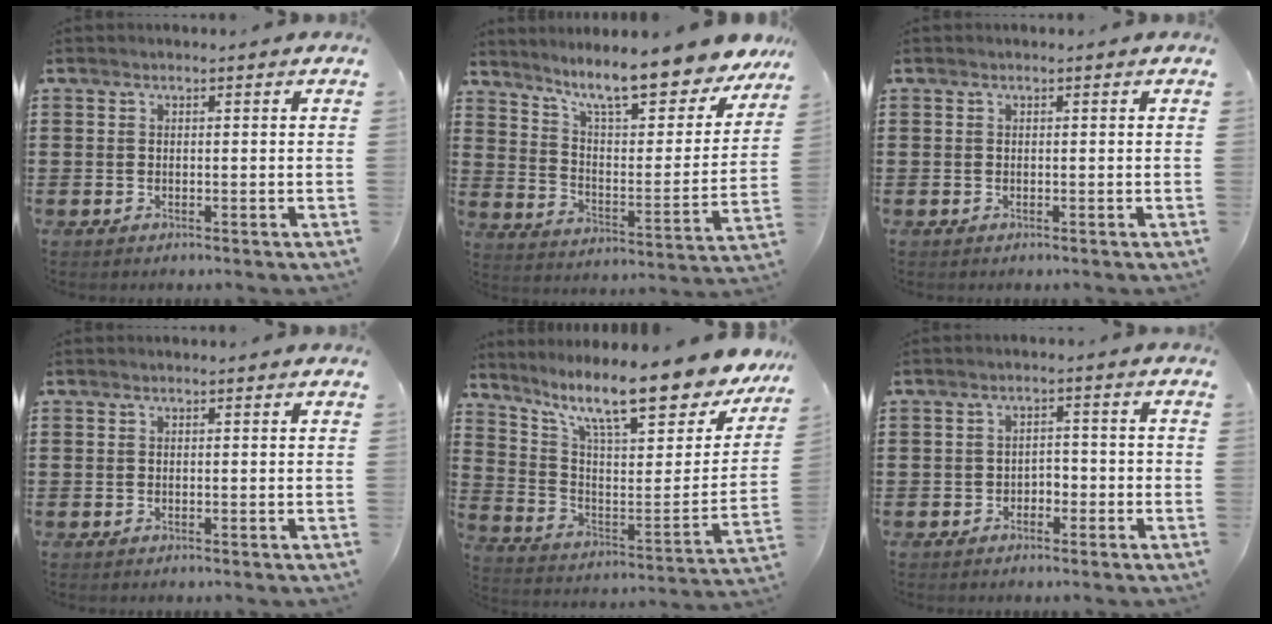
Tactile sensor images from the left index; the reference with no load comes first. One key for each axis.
{"total": 11.6, "fx": 9.8, "fy": 1.0, "fz": 6.2, "tx": -0.129, "ty": -0.064, "tz": 0.164}
{"total": 0.0}
{"total": 0.0}
{"total": 13.2, "fx": 10.1, "fy": 2.2, "fz": 8.2, "tx": -0.166, "ty": -0.080, "tz": 0.164}
{"total": 2.3, "fx": -1.9, "fy": 1.2, "fz": 0.5, "tx": -0.017, "ty": 0.004, "tz": -0.044}